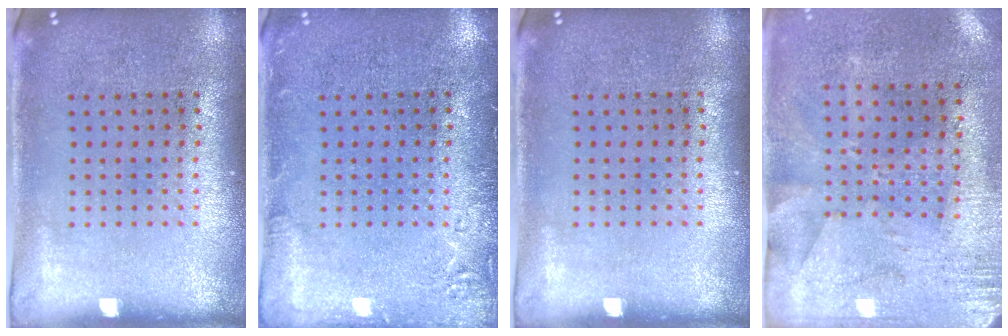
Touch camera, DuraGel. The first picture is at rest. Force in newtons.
{"total": 1.9, "press": 1.8, "slide": 0.3}
{"total": 0.0}
{"total": 2.8, "press": 2.3, "slide": 1.7}